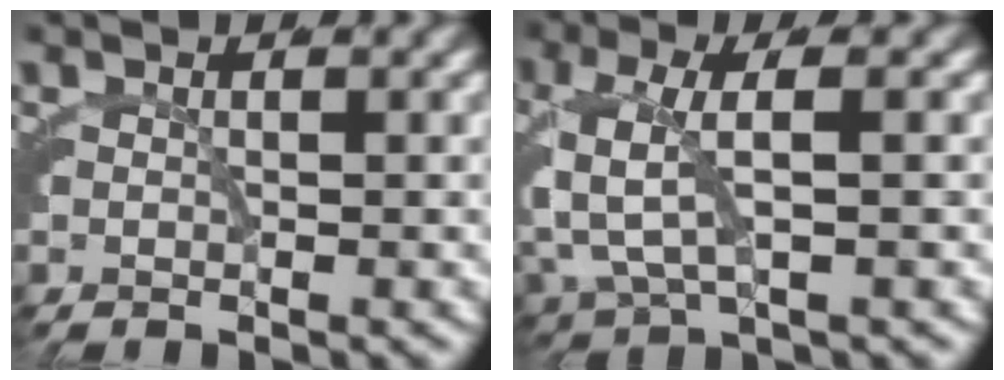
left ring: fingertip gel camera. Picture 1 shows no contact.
{"total": 4.6, "force": [0.5, 2.0, 4.1], "torque": [-0.106, 0.003, 0.015]}